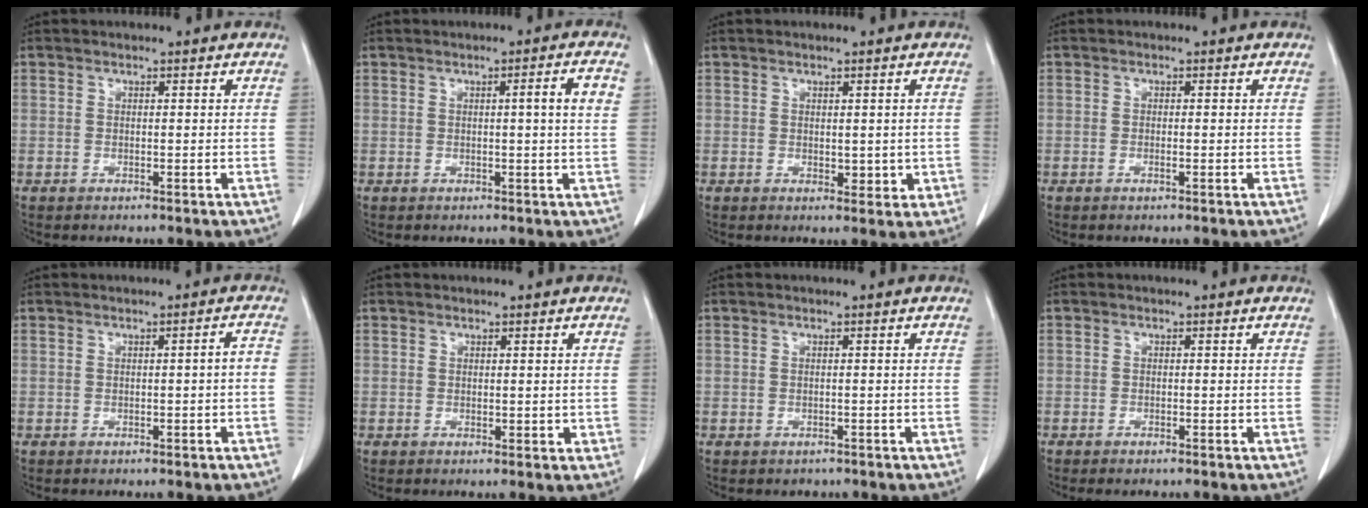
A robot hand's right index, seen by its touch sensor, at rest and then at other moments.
{"total": 3.7, "force": [0.8, -0.4, 3.6], "torque": [-0.049, 0.002, 0.010]}
{"total": 2.7, "force": [0.1, 1.7, 2.0], "torque": [-0.018, -0.006, 0.008]}
{"total": 0.6, "force": [-0.2, 0.0, 0.5], "torque": [-0.011, -0.001, -0.003]}
{"total": 1.5, "force": [-0.4, 0.1, 1.5], "torque": [-0.021, 0.003, -0.005]}
{"total": 1.4, "force": [0.1, 0.9, 1.1], "torque": [-0.011, -0.003, 0.005]}
{"total": 1.0, "force": [-0.6, 0.8, 0.1], "torque": [-0.003, 0.003, -0.006]}
{"total": 0.8, "force": [-0.7, 0.2, 0.4], "torque": [-0.009, -0.001, -0.009]}